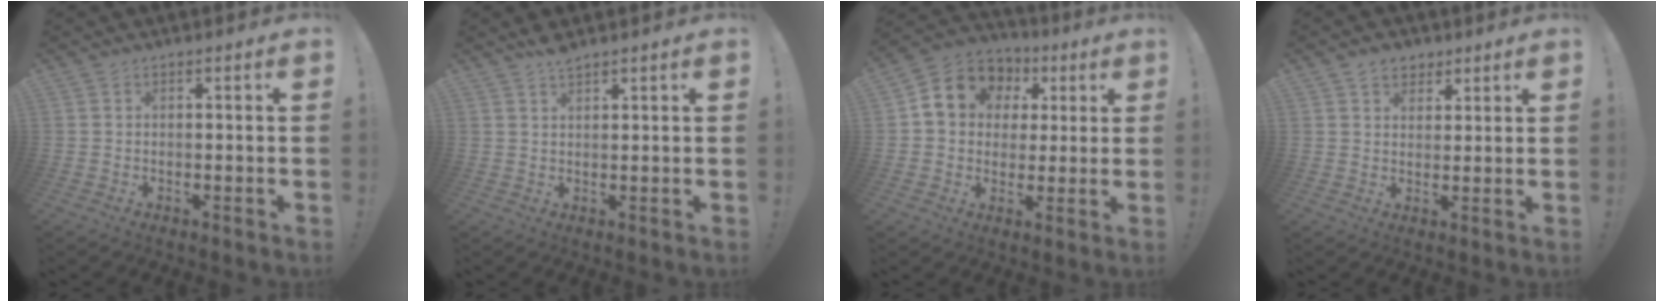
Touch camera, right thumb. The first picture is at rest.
{"total": 2.9, "force": [2.5, 0.5, 1.3], "torque": [-0.013, -0.017, 0.043]}
{"total": 11.7, "force": [3.9, 9.9, 4.9], "torque": [-0.071, -0.012, 0.079]}
{"total": 5.3, "force": [3.4, 3.9, 1.4], "torque": [-0.015, -0.014, 0.062]}